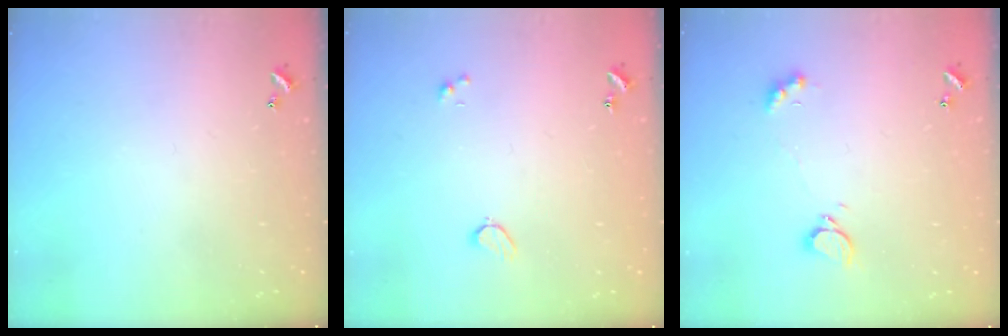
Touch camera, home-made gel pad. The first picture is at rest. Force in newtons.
{"total": 1.5, "press": 1.4, "slide": 0.6}
{"total": 2.5, "press": 2.4, "slide": 0.7}